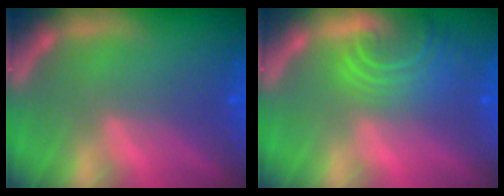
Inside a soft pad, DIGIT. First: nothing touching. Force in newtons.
{"total": 6.1}